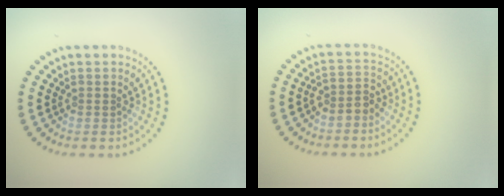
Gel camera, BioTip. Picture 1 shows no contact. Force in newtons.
{"total": 2.0, "press": 1.7, "slide": 1.2}